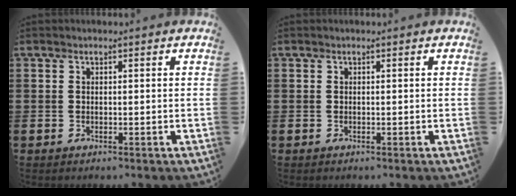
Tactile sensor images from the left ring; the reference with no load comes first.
{"total": 0.0}